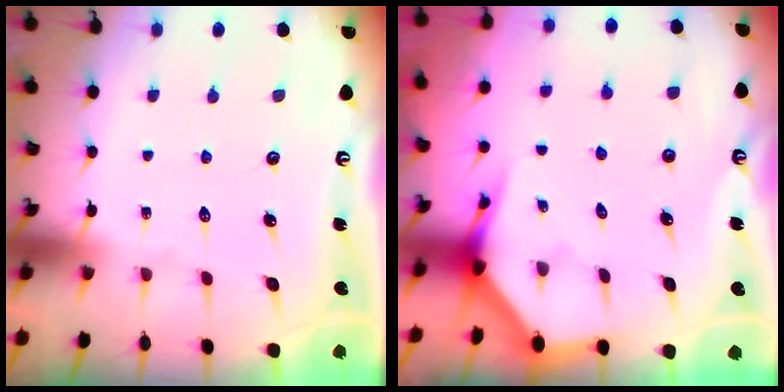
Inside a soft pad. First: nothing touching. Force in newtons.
{"total": 4.0, "press": 4.0, "slide": 0.1}